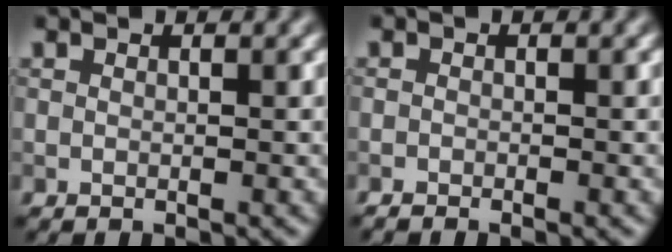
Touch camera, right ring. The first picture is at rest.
{"total": 1.2, "force": [-1.1, 0.1, 0.5], "torque": [-0.011, 0.000, -0.020]}